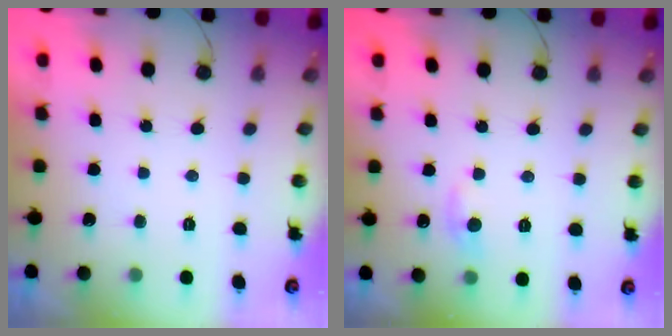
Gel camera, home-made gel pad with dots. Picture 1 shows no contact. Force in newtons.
{"total": 5.9, "press": 5.8, "slide": 0.8}